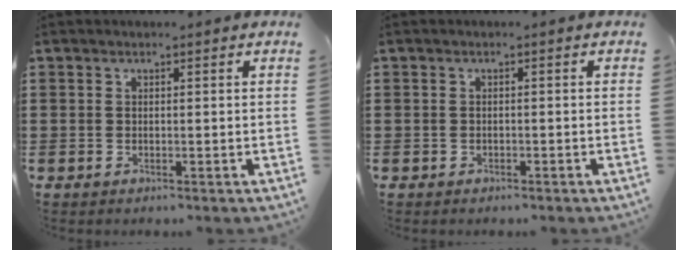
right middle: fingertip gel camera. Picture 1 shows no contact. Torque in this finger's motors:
{"motor_torque": [-0.23, -0.14, 0.00, -0.01]}